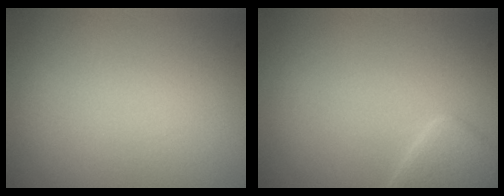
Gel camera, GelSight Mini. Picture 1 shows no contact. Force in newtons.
{"total": 2.6, "press": 2.6, "slide": 0.1}